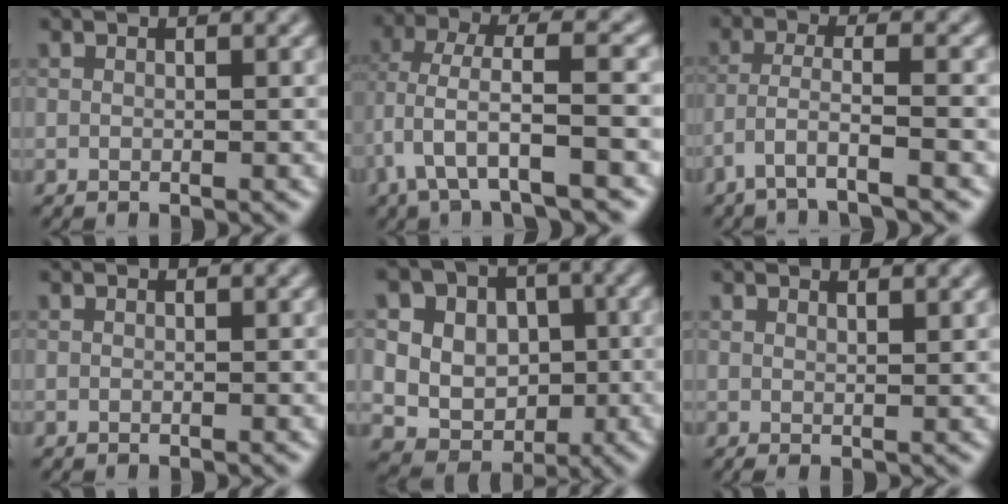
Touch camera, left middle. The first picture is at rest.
{"total": 6.0, "force": [-1.6, 1.4, 5.6], "torque": [-0.112, 0.011, -0.034]}
{"total": 3.8, "force": [-2.4, 0.4, 2.9], "torque": [-0.054, 0.003, -0.056]}
{"total": 0.0}
{"total": 12.3, "force": [3.8, 10.4, 5.5], "torque": [-0.104, 0.027, 0.059]}
{"total": 1.5, "force": [1.3, 0.4, 0.8], "torque": [-0.011, -0.001, 0.017]}